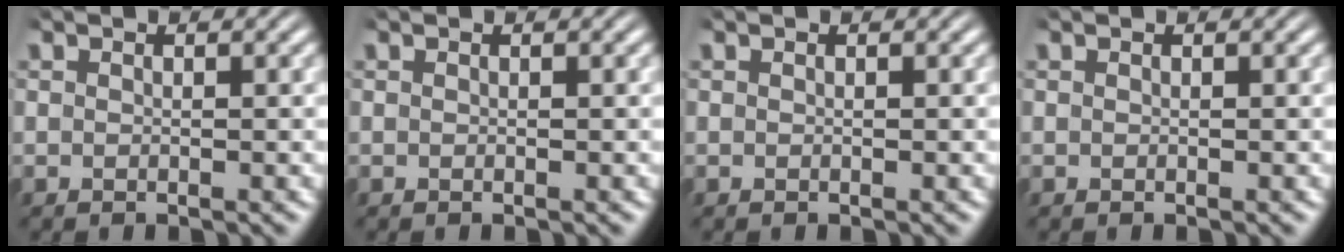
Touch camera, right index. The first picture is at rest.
{"total": 0.0}
{"total": 0.0}
{"total": 0.0}